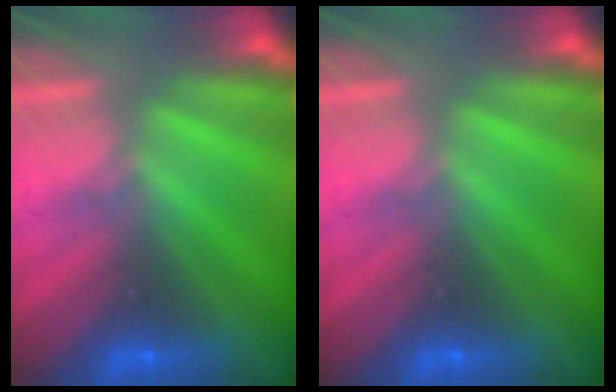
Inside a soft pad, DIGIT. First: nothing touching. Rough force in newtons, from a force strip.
{"total": 0.0}